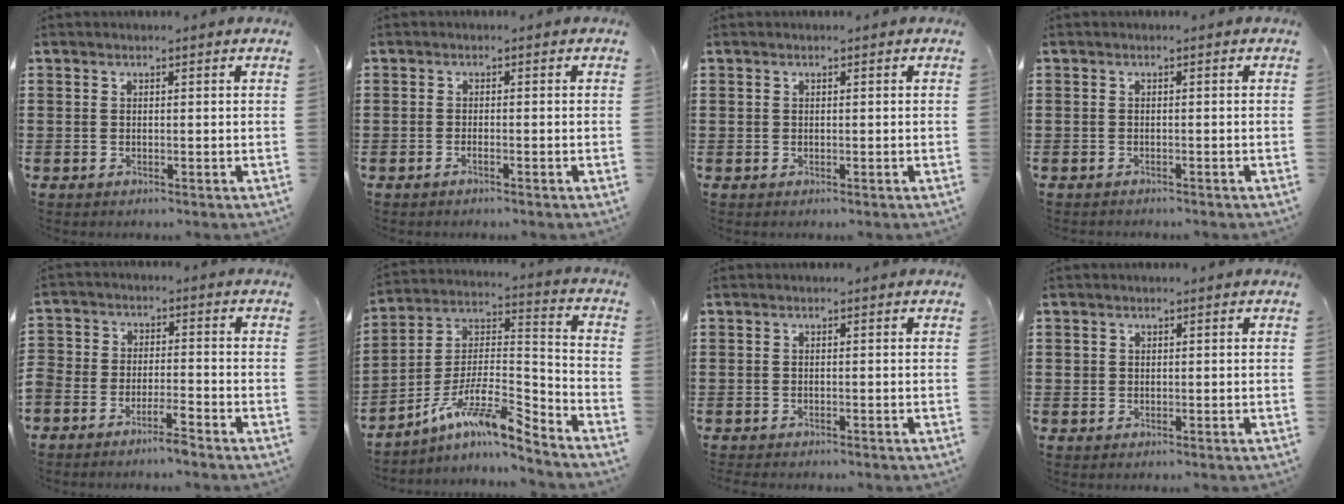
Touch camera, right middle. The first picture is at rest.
{"total": 0.7, "force": [-0.5, 0.0, 0.5], "torque": [-0.011, -0.003, -0.008]}
{"total": 0.0}
{"total": 0.7, "force": [-0.7, 0.2, 0.0], "torque": [-0.001, 0.002, -0.015]}
{"total": 4.4, "force": [-4.4, 0.1, 0.3], "torque": [-0.017, 0.000, -0.096]}
{"total": 10.1, "force": [-7.4, 1.8, 6.5], "torque": [-0.140, -0.012, -0.153]}
{"total": 0.8, "force": [-0.8, 0.2, -0.1], "torque": [0.000, 0.002, -0.018]}
{"total": 0.7, "force": [0.1, 0.6, 0.1], "torque": [-0.002, 0.006, 0.001]}